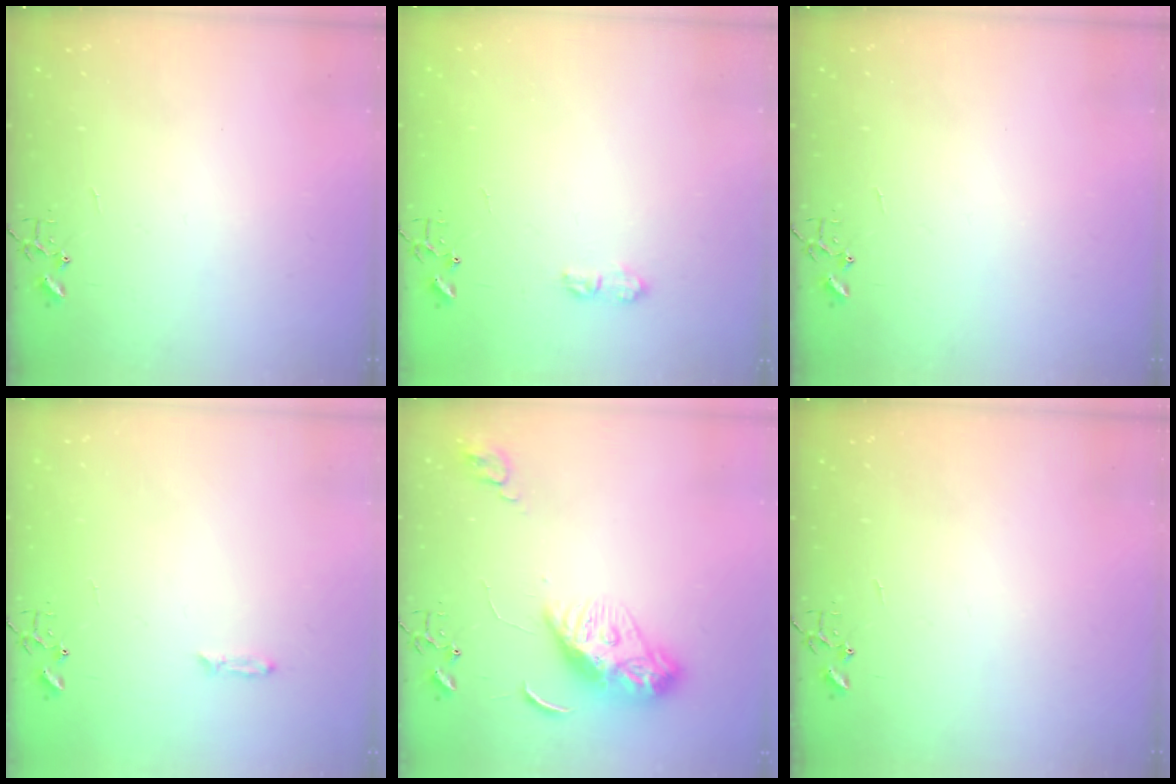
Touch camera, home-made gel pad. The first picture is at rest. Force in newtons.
{"total": 7.0, "press": 7.0, "slide": 0.8}
{"total": 0.0}
{"total": 3.7, "press": 3.6, "slide": 0.4}
{"total": 11.9, "press": 11.9, "slide": 0.9}
{"total": 0.0}